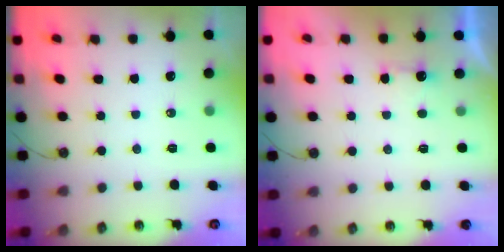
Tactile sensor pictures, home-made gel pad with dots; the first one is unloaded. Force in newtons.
{"total": 1.8, "press": 1.6, "slide": 0.9}